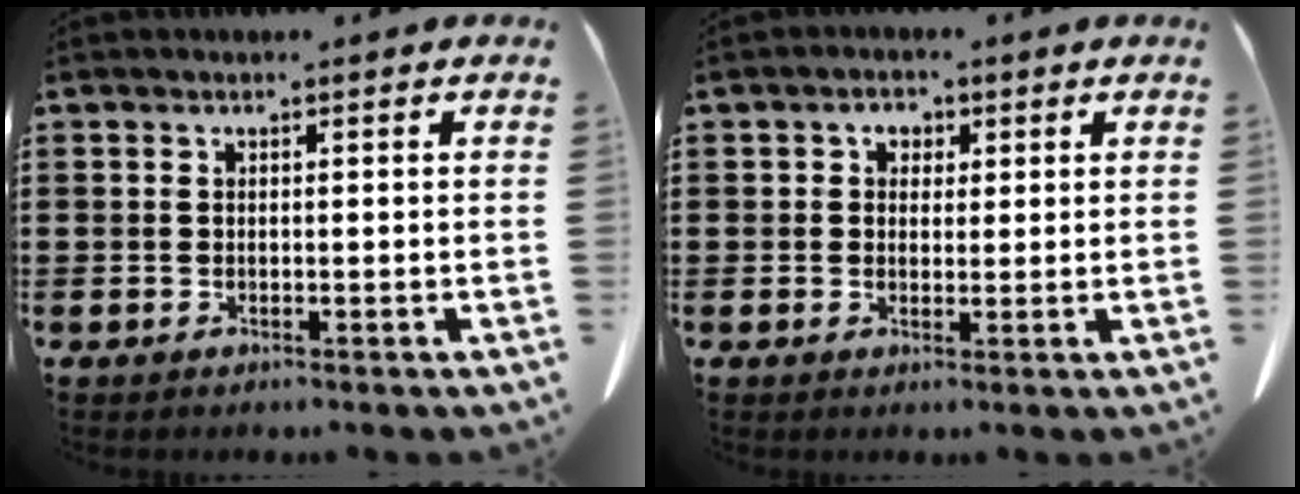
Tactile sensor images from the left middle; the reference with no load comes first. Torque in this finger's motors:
{"motor_torque": [0.34, 0.29, 0.06, 0.03]}